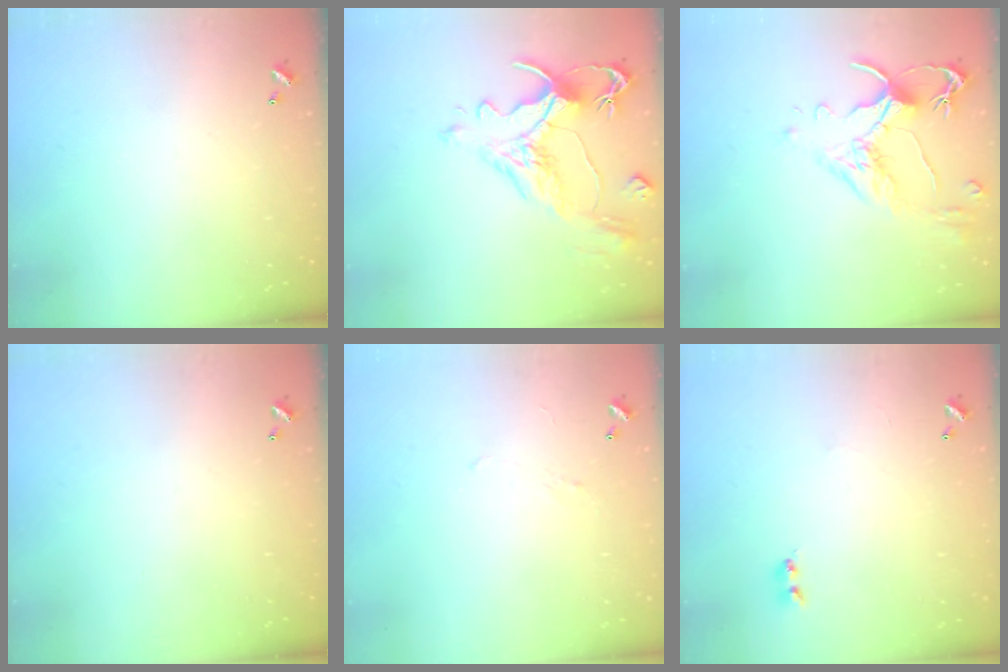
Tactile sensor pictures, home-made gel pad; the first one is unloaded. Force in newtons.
{"total": 1.8, "press": 0.9, "slide": 1.5}
{"total": 2.5, "press": 2.1, "slide": 1.4}
{"total": 0.0}
{"total": 1.0, "press": 0.8, "slide": 0.5}
{"total": 2.2, "press": 2.1, "slide": 0.6}